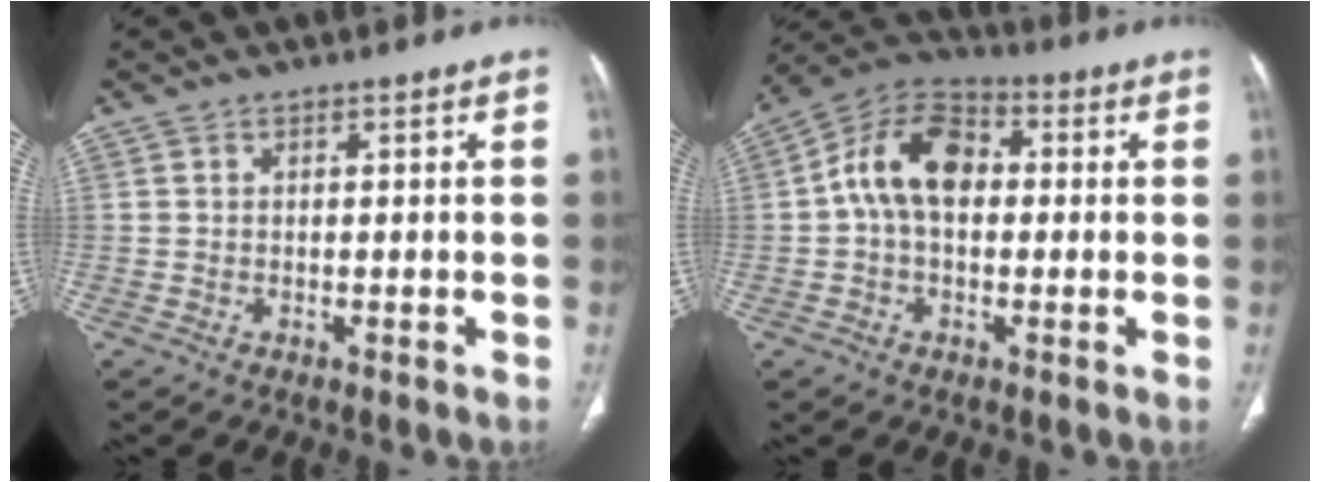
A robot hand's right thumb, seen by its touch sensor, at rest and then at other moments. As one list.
[{"total": 12.1, "force": [0.8, 8.2, 8.9], "torque": [-0.148, 0.031, 0.001]}]